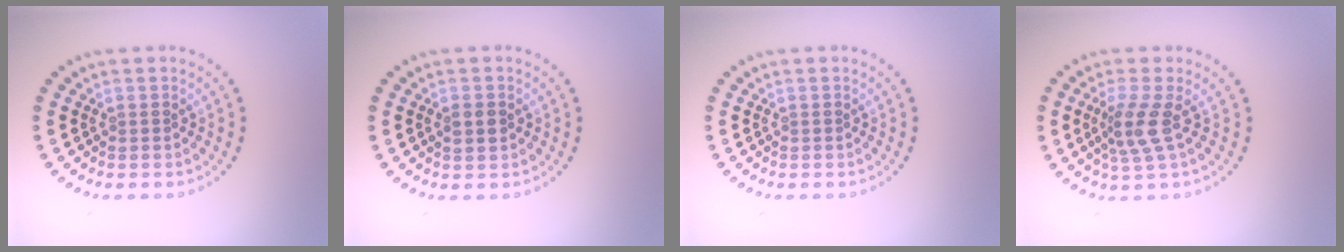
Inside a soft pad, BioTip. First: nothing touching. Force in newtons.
{"total": 1.3, "press": 1.3, "slide": 0.1}
{"total": 0.0}
{"total": 2.8, "press": 2.2, "slide": 1.8}